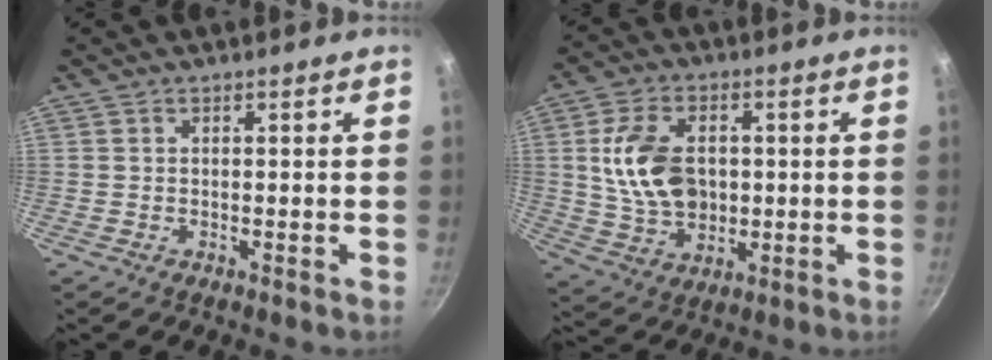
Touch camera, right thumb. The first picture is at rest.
{"total": 13.6, "force": [1.3, 9.4, 9.7], "torque": [-0.161, -0.003, 0.029]}